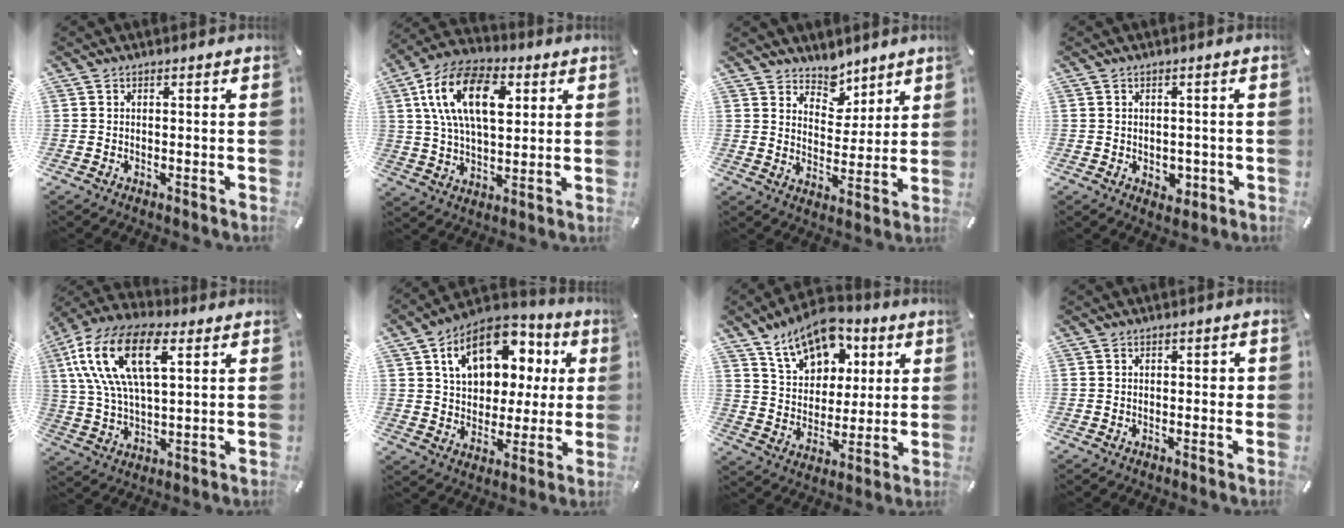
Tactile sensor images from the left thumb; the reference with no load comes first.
{"total": 17.4, "force": [5.3, 10.2, 13.0], "torque": [-0.264, 0.007, 0.088]}
{"total": 6.9, "force": [5.5, 4.3, 0.1], "torque": [-0.010, -0.046, 0.102]}
{"total": 3.3, "force": [-1.0, 2.4, 2.0], "torque": [-0.024, 0.001, -0.016]}
{"total": 18.2, "force": [7.7, 8.7, 14.0], "torque": [-0.318, -0.007, 0.130]}
{"total": 16.9, "force": [7.4, 11.8, 9.6], "torque": [-0.156, -0.024, 0.134]}
{"total": 13.8, "force": [8.7, 8.9, 6.0], "torque": [-0.100, -0.046, 0.161]}
{"total": 1.4, "force": [0.0, 0.8, 1.2], "torque": [-0.013, 0.002, -0.004]}